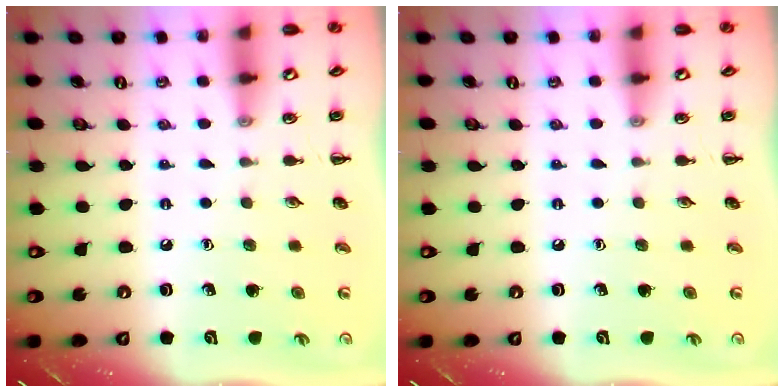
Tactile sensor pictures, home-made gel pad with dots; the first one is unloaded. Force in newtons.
{"total": 0.0}